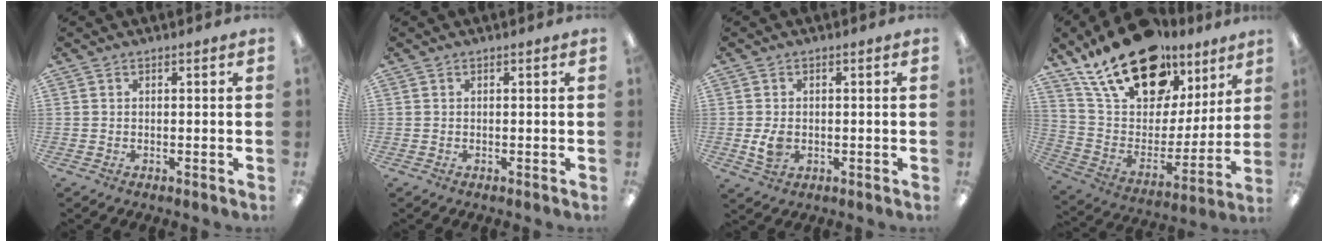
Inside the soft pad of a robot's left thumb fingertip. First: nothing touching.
{"total": 0.0}
{"total": 4.4, "force": [-0.3, 3.1, 3.0], "torque": [-0.051, -0.005, -0.010]}
{"total": 23.7, "force": [17.1, 11.6, 11.6], "torque": [-0.206, -0.102, 0.307]}